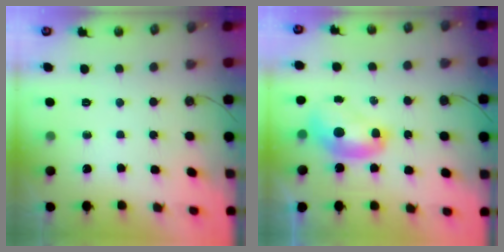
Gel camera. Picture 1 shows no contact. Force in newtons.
{"total": 2.2, "press": 2.2, "slide": 0.2}